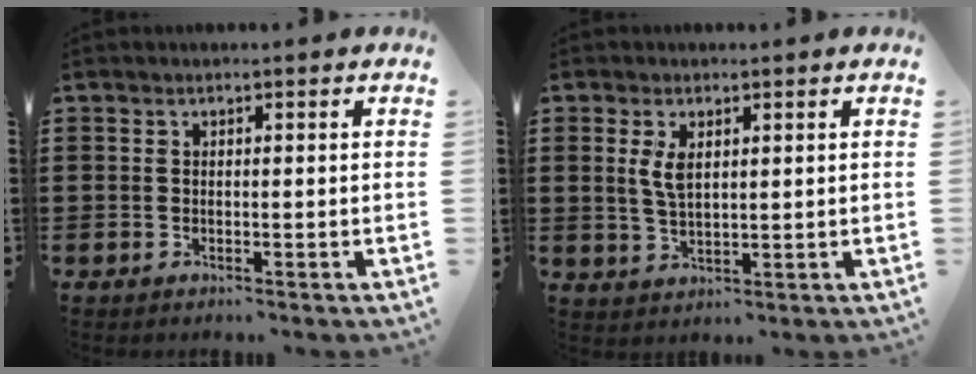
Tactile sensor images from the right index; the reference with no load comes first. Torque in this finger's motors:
{"motor_torque": [0.12, -0.02, 0.15, 0.10]}